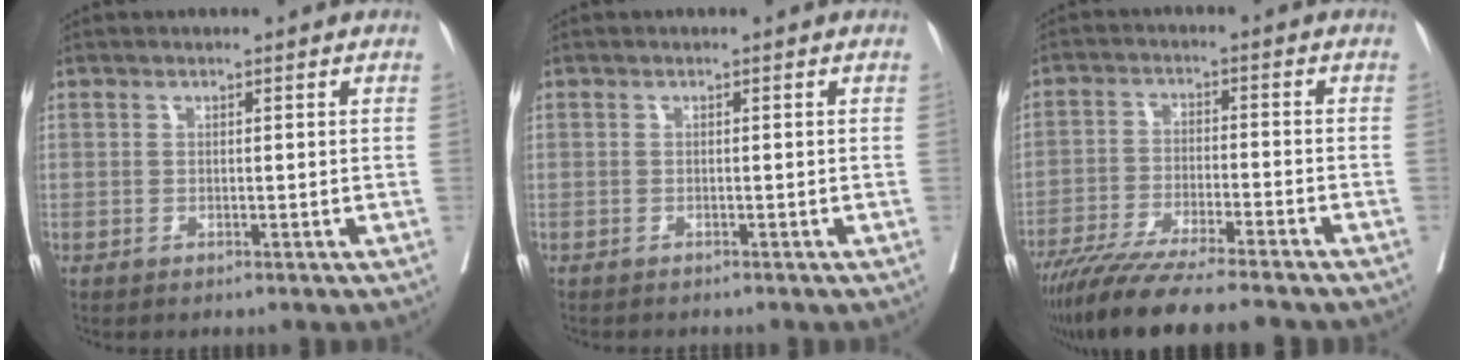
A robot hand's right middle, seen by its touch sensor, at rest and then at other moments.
{"total": 1.3, "force": [-1.2, 0.2, 0.4], "torque": [-0.011, -0.004, -0.016]}
{"total": 15.1, "force": [-12.8, 0.7, 7.9], "torque": [-0.131, -0.038, -0.206]}